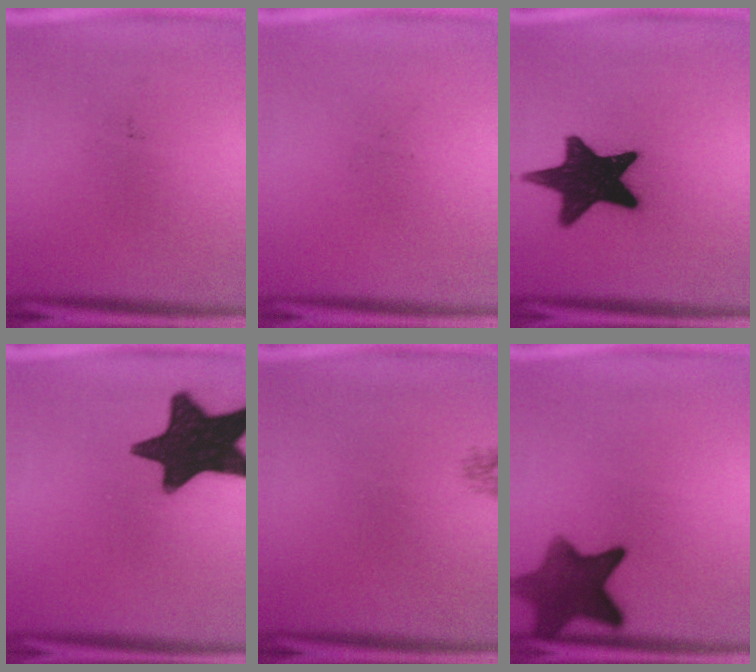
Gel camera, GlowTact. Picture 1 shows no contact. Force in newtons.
{"total": 0.0}
{"total": 17.0}
{"total": 17.5}
{"total": 0.9}
{"total": 9.5}